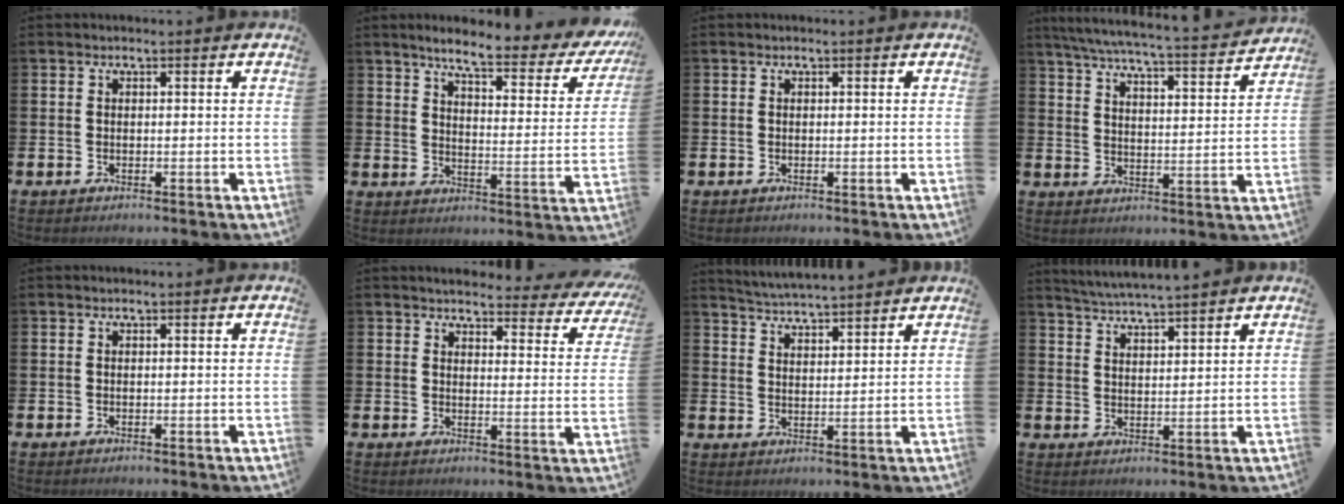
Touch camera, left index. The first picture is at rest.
{"total": 5.7, "force": [4.6, 0.8, 3.2], "torque": [-0.073, -0.041, 0.066]}
{"total": 0.0}
{"total": 6.2, "force": [5.8, 0.3, 2.2], "torque": [-0.062, -0.044, 0.096]}
{"total": 0.0}
{"total": 3.3, "force": [3.2, 0.7, 0.5], "torque": [-0.015, -0.029, 0.050]}
{"total": 4.5, "force": [4.5, -0.2, -0.1], "torque": [-0.020, -0.025, 0.082]}
{"total": 4.3, "force": [4.3, -0.5, 0.4], "torque": [-0.027, -0.021, 0.078]}